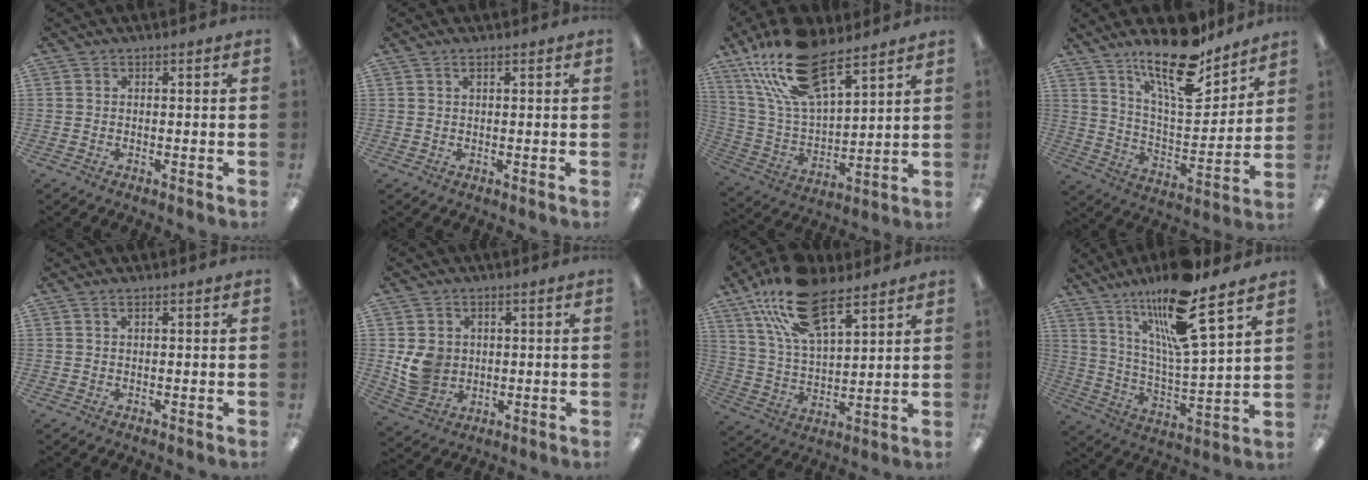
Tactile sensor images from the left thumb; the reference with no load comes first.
{"total": 1.2, "force": [0.7, 0.3, 1.0], "torque": [-0.020, 0.003, 0.011]}
{"total": 21.6, "force": [14.7, 8.7, 13.3], "torque": [-0.275, -0.069, 0.259]}
{"total": 18.4, "force": [13.8, 6.0, 10.7], "torque": [-0.179, -0.085, 0.230]}
{"total": 1.1, "force": [0.6, 0.3, 0.8], "torque": [-0.018, 0.002, 0.010]}
{"total": 7.1, "force": [0.8, 6.3, 3.0], "torque": [-0.055, 0.007, 0.017]}
{"total": 19.4, "force": [12.2, 8.8, 12.3], "torque": [-0.242, -0.039, 0.214]}
{"total": 18.4, "force": [13.7, 2.5, 12.1], "torque": [-0.226, -0.076, 0.224]}